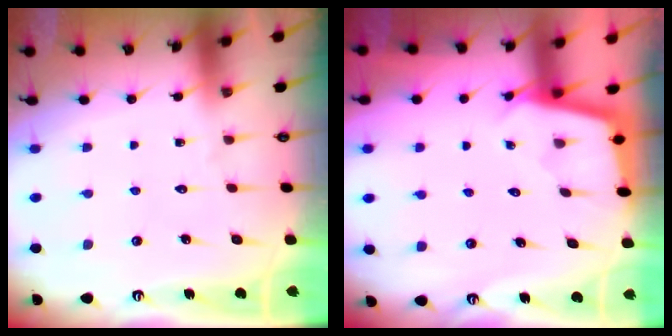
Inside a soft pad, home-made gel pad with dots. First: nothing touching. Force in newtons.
{"total": 2.4, "press": 2.4, "slide": 0.2}